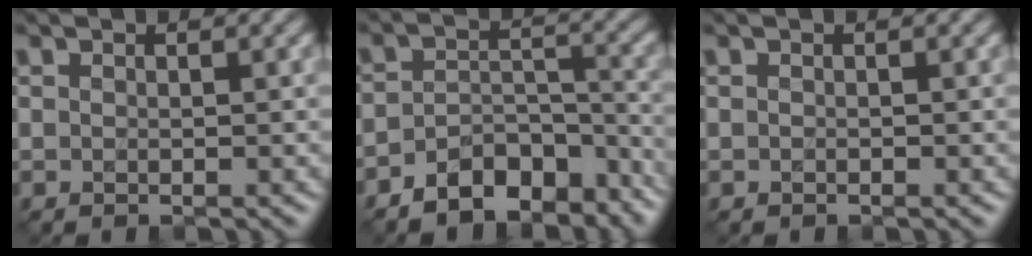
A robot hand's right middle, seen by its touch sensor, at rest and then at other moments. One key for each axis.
{"total": 6.9, "fx": -5.4, "fy": 3.3, "fz": 2.8, "tx": -0.033, "ty": -0.014, "tz": -0.086}
{"total": 0.0}